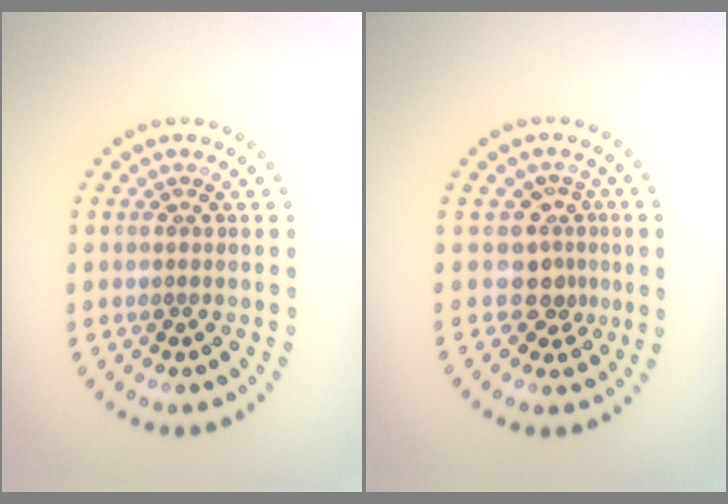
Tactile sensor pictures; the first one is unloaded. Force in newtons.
{"total": 2.9, "press": 2.1, "slide": 2.0}